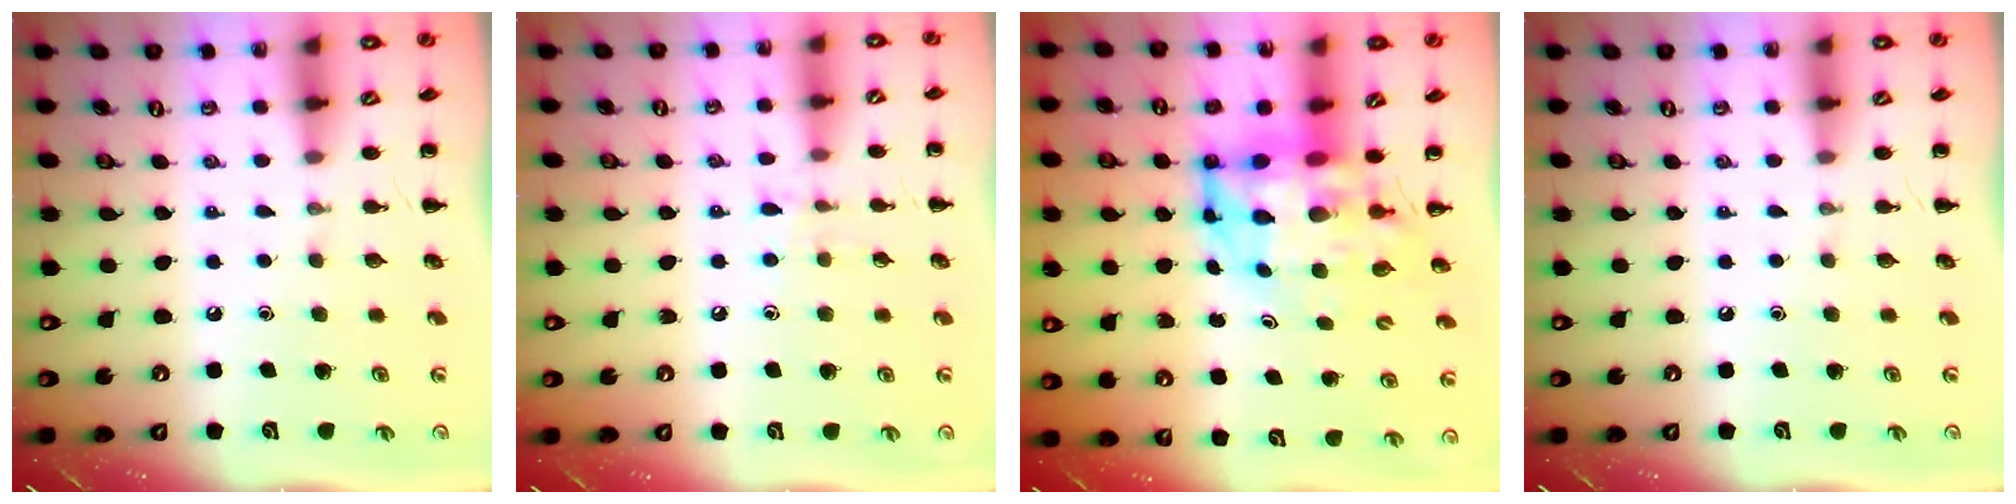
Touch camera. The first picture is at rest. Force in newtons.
{"total": 6.5, "press": 6.2, "slide": 2.2}
{"total": 8.2, "press": 7.8, "slide": 2.5}
{"total": 0.0}